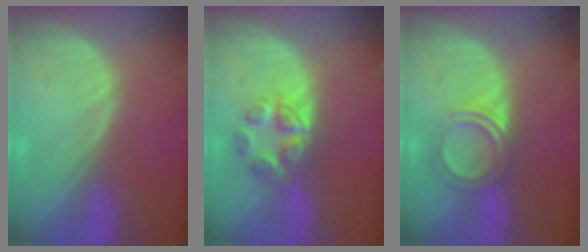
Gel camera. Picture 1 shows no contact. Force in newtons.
{"total": 5.9, "press": 5.3, "slide": 2.5}
{"total": 4.8, "press": 4.6, "slide": 1.4}